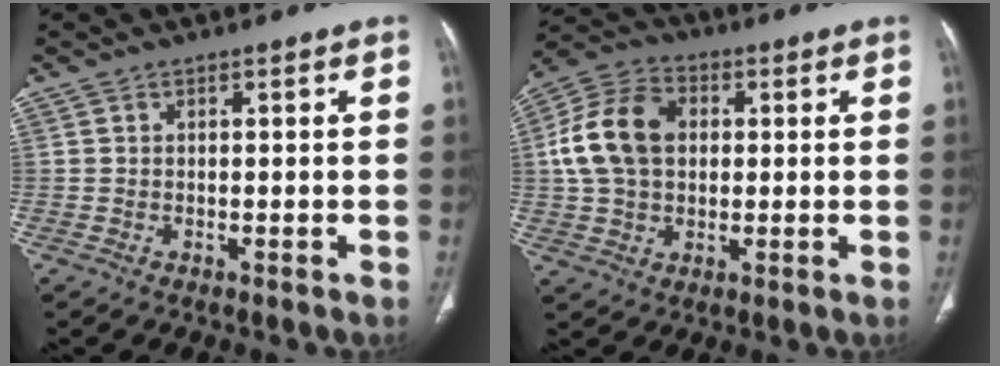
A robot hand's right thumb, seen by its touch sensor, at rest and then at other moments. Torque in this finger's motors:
{"motor_torque": [0.57, 0.89, 0.50, -0.30, 0.28]}